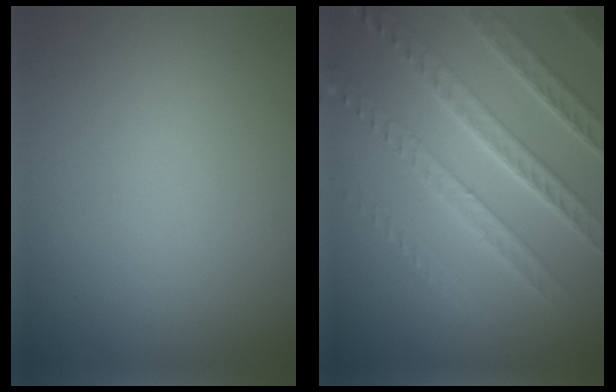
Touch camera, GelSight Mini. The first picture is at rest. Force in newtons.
{"total": 7.9, "press": 5.4, "slide": 5.8}